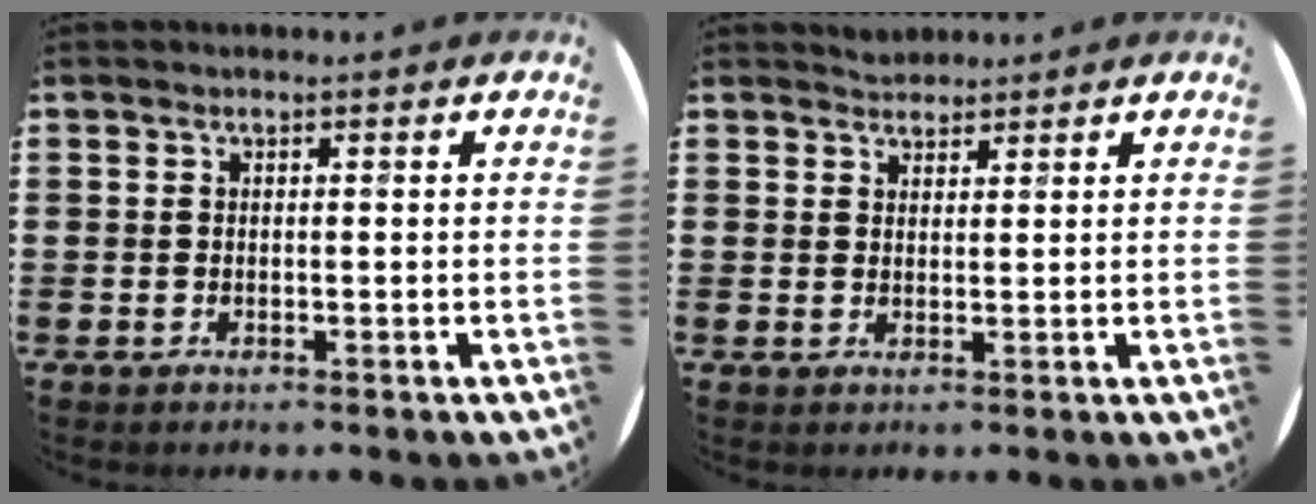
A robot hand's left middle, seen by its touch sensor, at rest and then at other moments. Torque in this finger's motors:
{"motor_torque": [0.33, -0.31, -0.02, 0.01]}